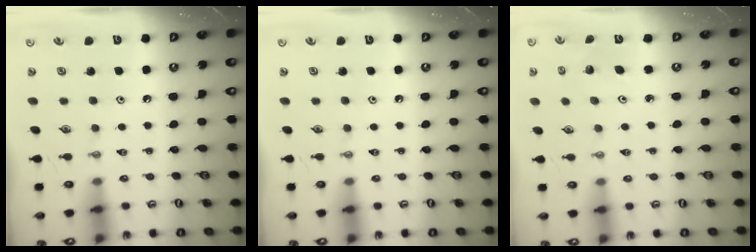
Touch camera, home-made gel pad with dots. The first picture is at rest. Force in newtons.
{"total": 0.0}
{"total": 1.9, "press": 1.9, "slide": 0.1}